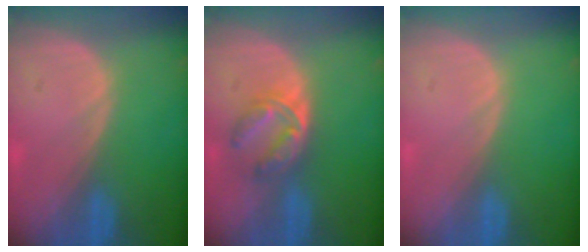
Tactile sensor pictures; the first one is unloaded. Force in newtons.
{"total": 5.4, "press": 5.2, "slide": 1.4}
{"total": 0.0}